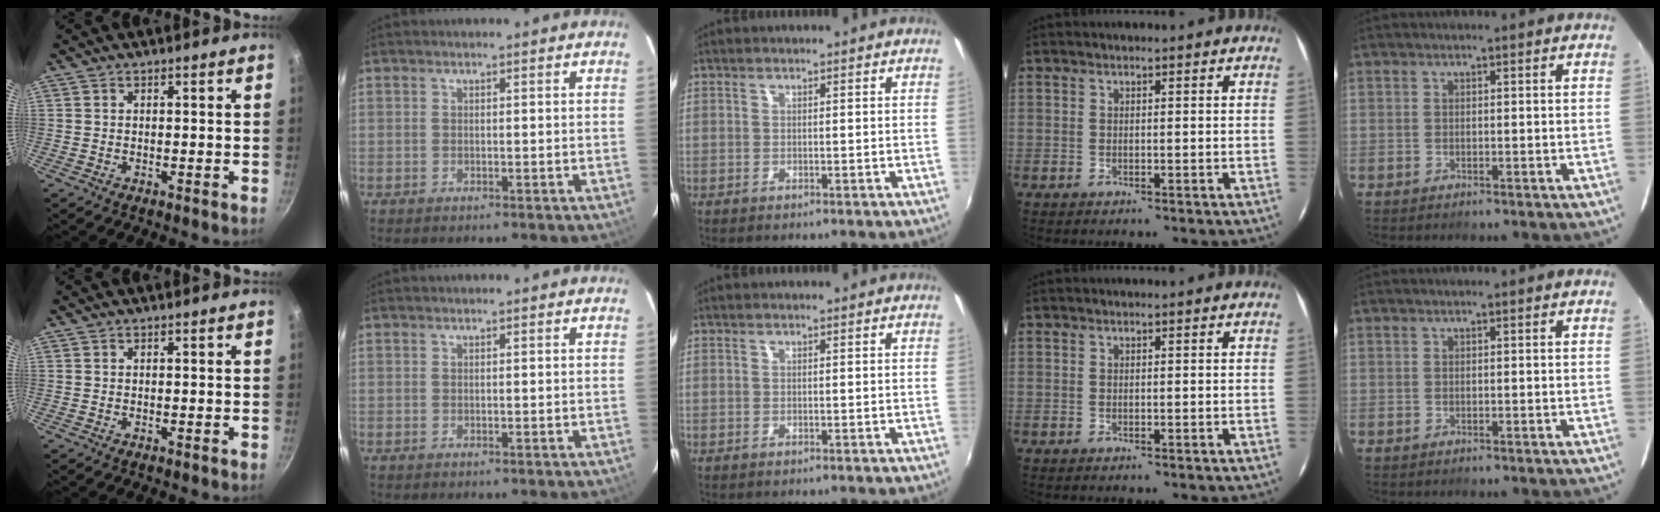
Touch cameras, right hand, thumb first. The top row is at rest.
{}